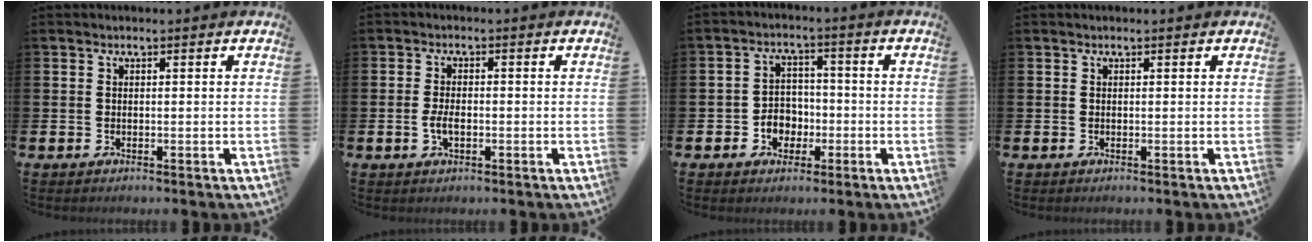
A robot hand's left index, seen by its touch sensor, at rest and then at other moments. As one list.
[{"total": 2.6, "force": [-0.5, 1.4, 2.2], "torque": [-0.036, 0.001, -0.011]}, {"total": 3.9, "force": [-1.3, 3.4, 1.4], "torque": [-0.023, -0.001, -0.034]}, {"total": 0.0}]